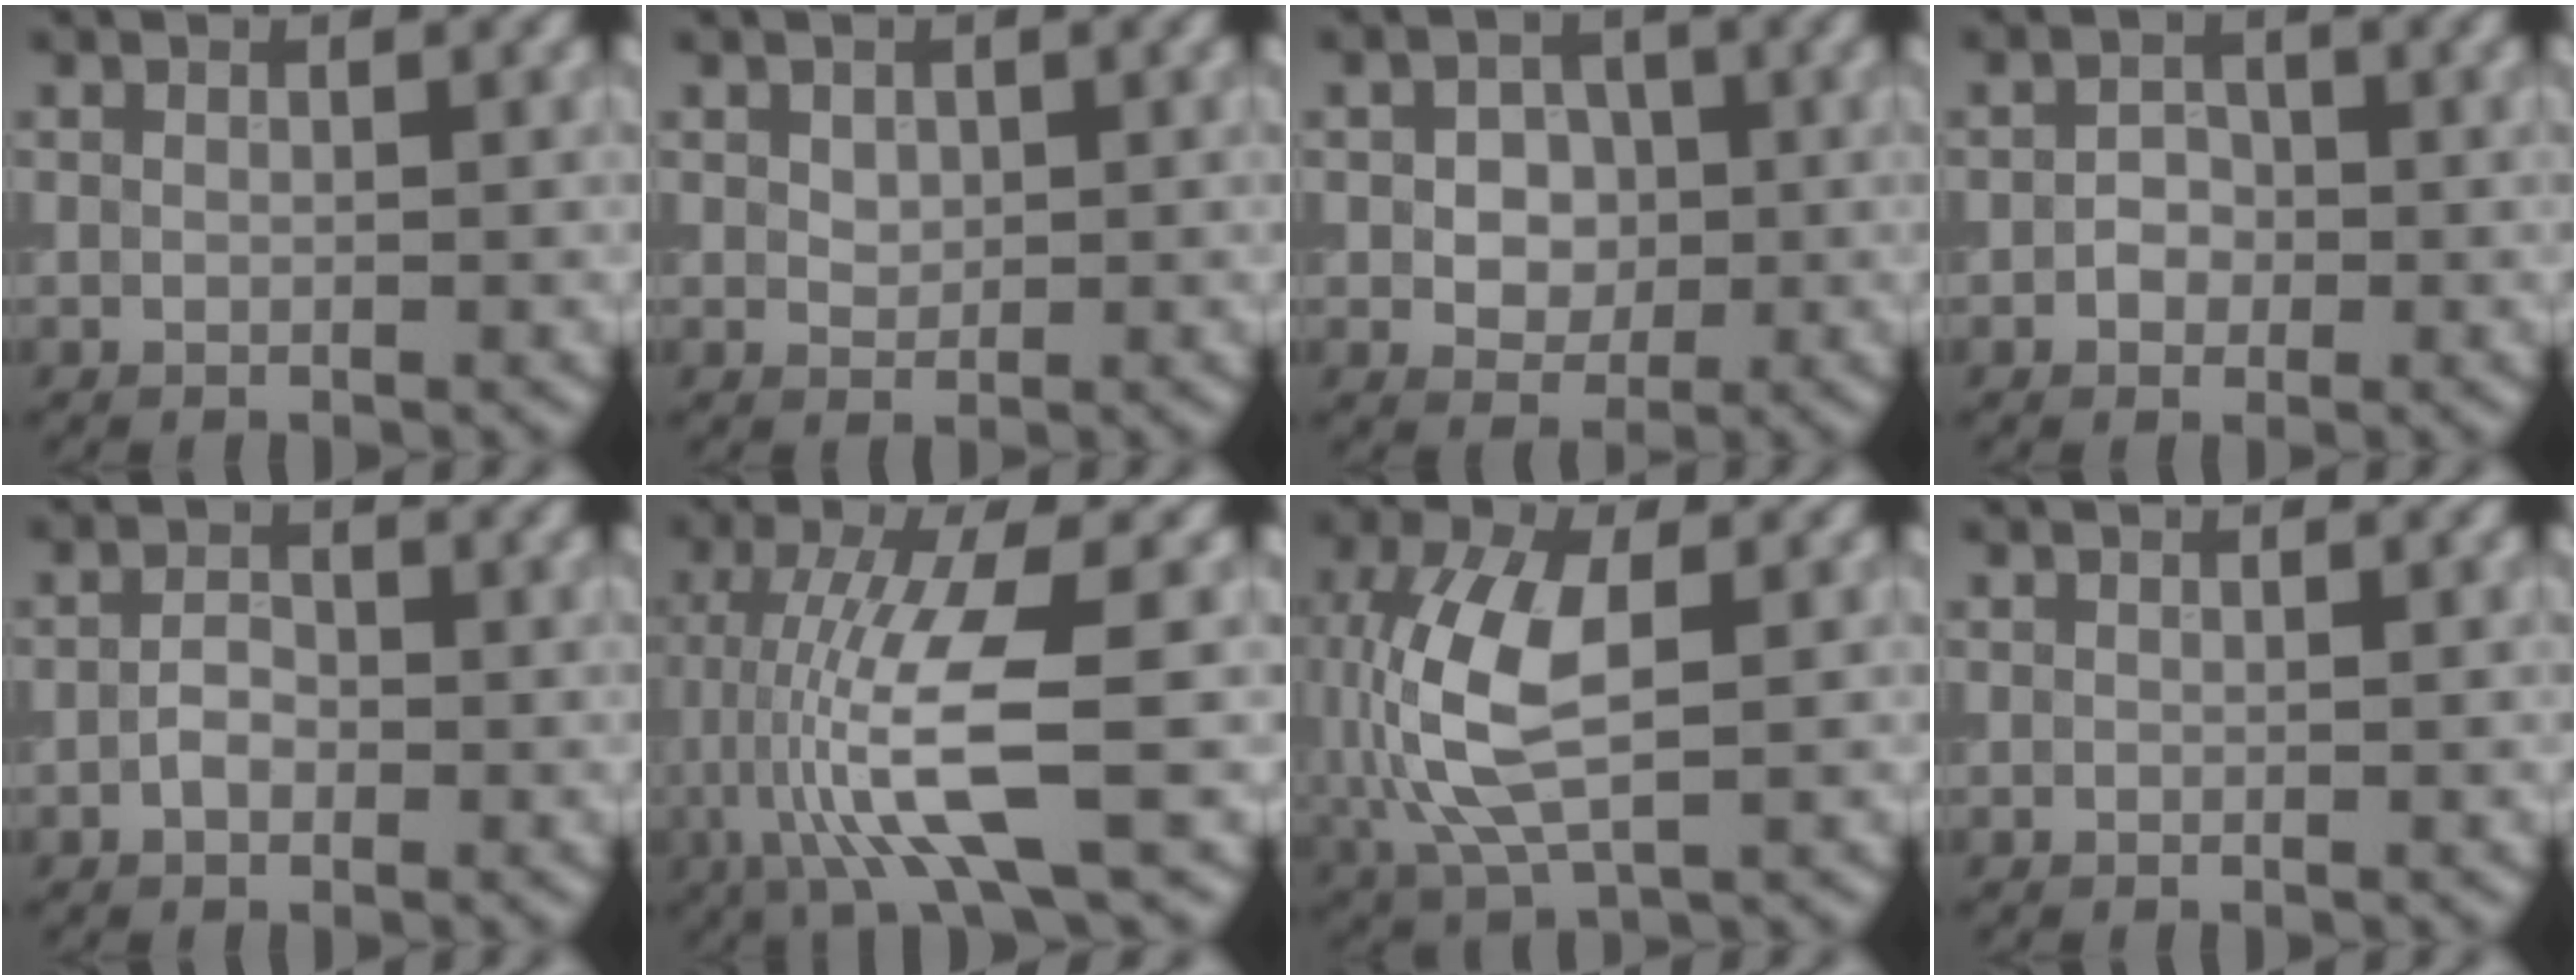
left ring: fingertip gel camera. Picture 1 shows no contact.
{"total": 1.1, "force": [0.4, 0.9, 0.6], "torque": [-0.010, -0.001, 0.010]}
{"total": 3.6, "force": [-0.1, 2.9, 2.1], "torque": [-0.032, -0.001, -0.007]}
{"total": 1.9, "force": [-0.6, 1.5, 0.9], "torque": [-0.012, 0.003, -0.014]}
{"total": 1.8, "force": [-0.7, 1.2, 1.2], "torque": [-0.023, 0.005, -0.017]}
{"total": 8.7, "force": [-1.3, 1.9, 8.4], "torque": [-0.172, -0.007, -0.018]}
{"total": 8.8, "force": [-0.1, 4.5, 7.5], "torque": [-0.179, 0.008, -0.004]}
{"total": 0.0}